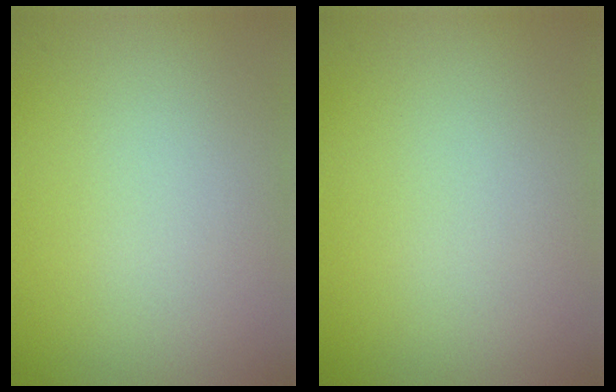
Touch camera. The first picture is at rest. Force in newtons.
{"total": 0.0}